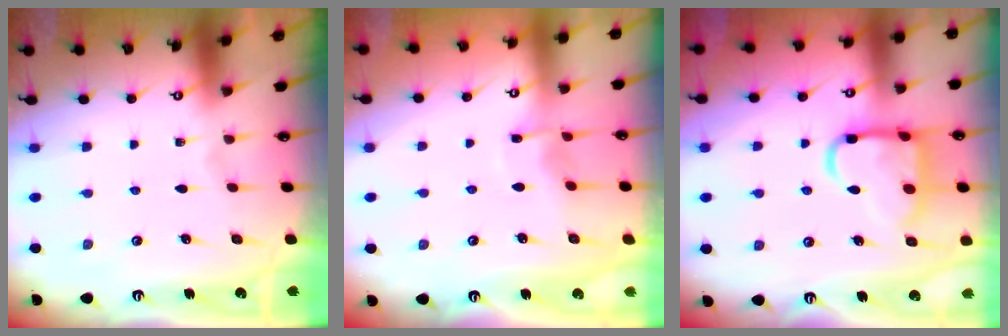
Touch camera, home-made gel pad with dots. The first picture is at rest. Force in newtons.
{"total": 5.3, "press": 5.2, "slide": 0.7}
{"total": 14.0, "press": 13.9, "slide": 1.5}